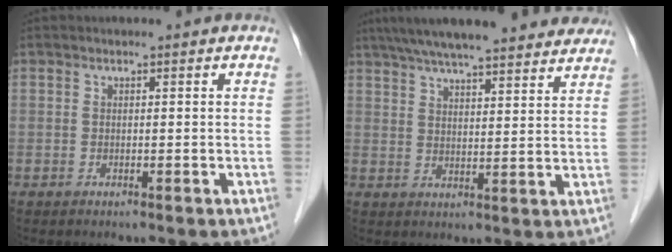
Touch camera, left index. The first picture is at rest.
{"total": 22.4, "force": [19.4, 3.7, 10.7], "torque": [-0.169, 0.038, 0.257]}